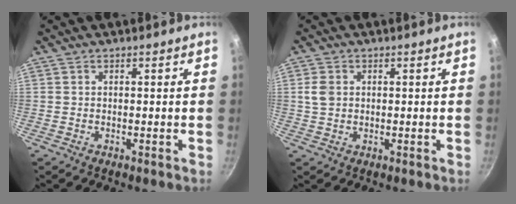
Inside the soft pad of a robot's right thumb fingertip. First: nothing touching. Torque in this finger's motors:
{"motor_torque": [0.58, 1.13, 0.55, 0.11, 0.14]}